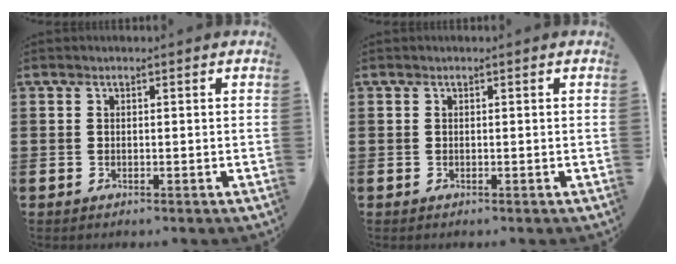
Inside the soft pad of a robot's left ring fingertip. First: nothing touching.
{"total": 0.0}